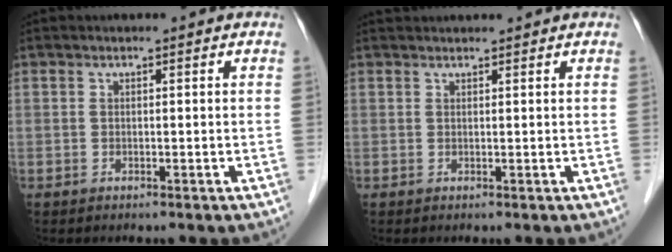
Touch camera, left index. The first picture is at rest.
{"total": 3.0, "force": [2.9, 0.3, 0.5], "torque": [-0.006, 0.029, 0.043]}